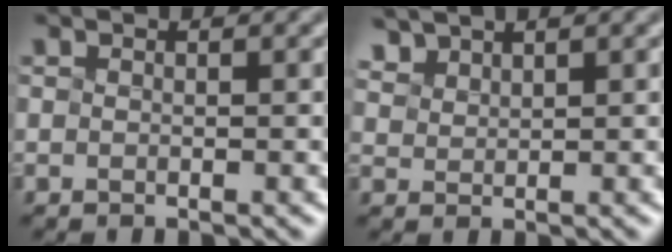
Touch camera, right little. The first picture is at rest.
{"total": 1.8, "force": [1.6, -0.4, -0.7], "torque": [-0.008, 0.012, 0.060]}